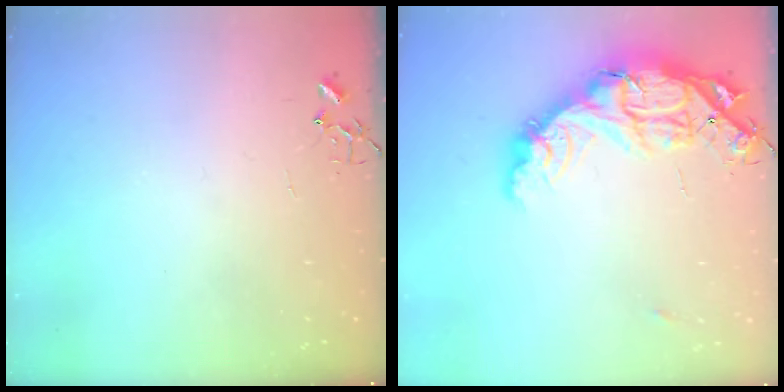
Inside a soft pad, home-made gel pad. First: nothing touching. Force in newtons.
{"total": 19.6, "press": 19.6, "slide": 1.7}